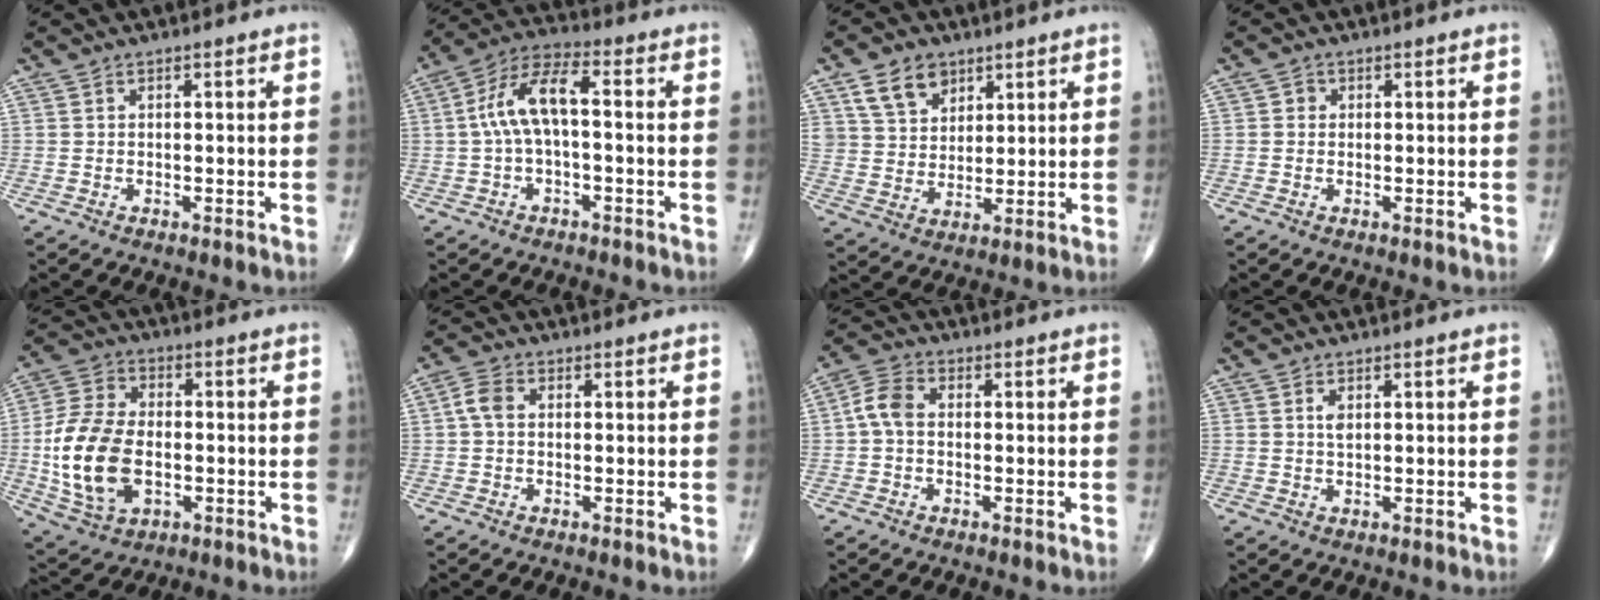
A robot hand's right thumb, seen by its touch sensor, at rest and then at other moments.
{"total": 9.4, "force": [0.0, 3.6, 8.6], "torque": [-0.179, 0.041, -0.006]}
{"total": 8.3, "force": [4.7, 5.9, 3.6], "torque": [-0.043, -0.024, 0.091]}
{"total": 1.1, "force": [0.1, 1.1, 0.3], "torque": [0.001, 0.003, -0.001]}
{"total": 16.0, "force": [-2.2, 9.9, 12.4], "torque": [-0.249, 0.007, -0.034]}
{"total": 3.4, "force": [0.2, 2.3, 2.4], "torque": [-0.050, 0.011, -0.001]}
{"total": 4.9, "force": [-0.2, 3.3, 3.6], "torque": [-0.070, 0.014, -0.014]}
{"total": 1.3, "force": [0.5, 0.6, 1.0], "torque": [-0.017, -0.001, 0.011]}